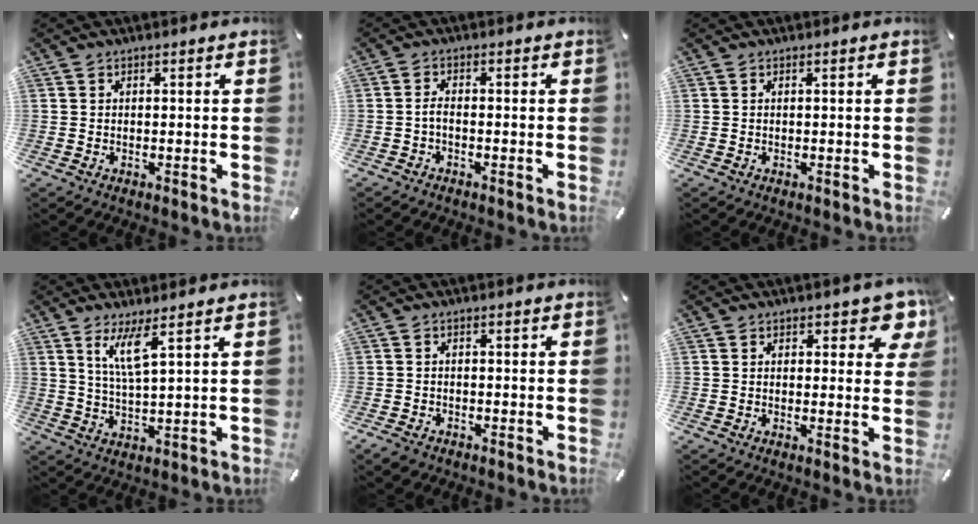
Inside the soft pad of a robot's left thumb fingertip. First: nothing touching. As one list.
[{"total": 1.8, "force": [-1.1, 0.8, 1.3], "torque": [-0.033, 0.003, -0.023]}, {"total": 0.0}, {"total": 7.1, "force": [3.9, 1.2, 5.9], "torque": [-0.117, -0.005, 0.064]}, {"total": 2.0, "force": [-1.5, 1.3, 0.4], "torque": [-0.015, 0.005, -0.032]}, {"total": 5.2, "force": [3.1, 2.9, 3.1], "torque": [-0.023, -0.015, 0.047]}]